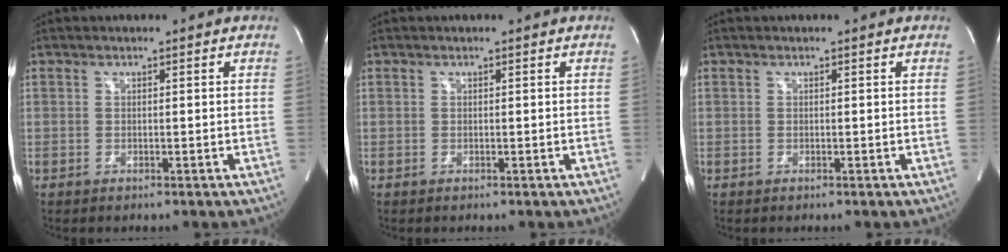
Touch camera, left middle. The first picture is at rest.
{"total": 0.0}
{"total": 0.0}